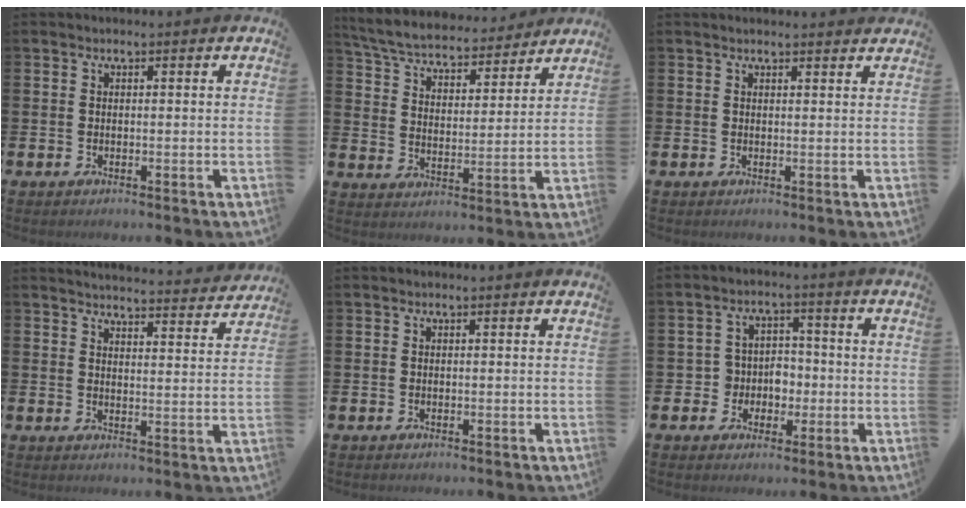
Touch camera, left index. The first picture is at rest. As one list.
[{"total": 6.3, "force": [6.1, 1.3, 1.2], "torque": [-0.053, -0.046, 0.102]}, {"total": 1.2, "force": [1.2, 0.1, 0.2], "torque": [0.010, -0.007, 0.019]}, {"total": 4.3, "force": [4.3, 0.2, 0.4], "torque": [-0.004, -0.038, 0.072]}, {"total": 0.0}, {"total": 4.3, "force": [-0.9, 4.1, 0.8], "torque": [-0.029, 0.007, -0.024]}]